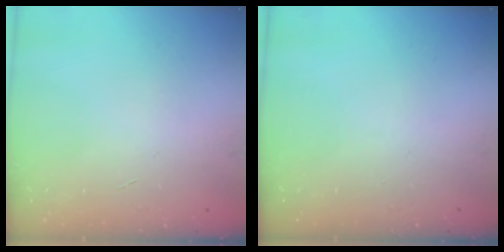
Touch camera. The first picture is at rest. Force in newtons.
{"total": 0.0}